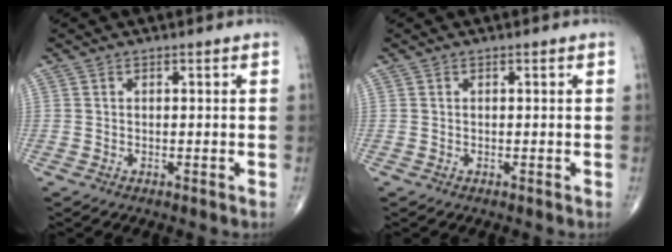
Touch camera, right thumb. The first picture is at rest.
{"total": 0.0}